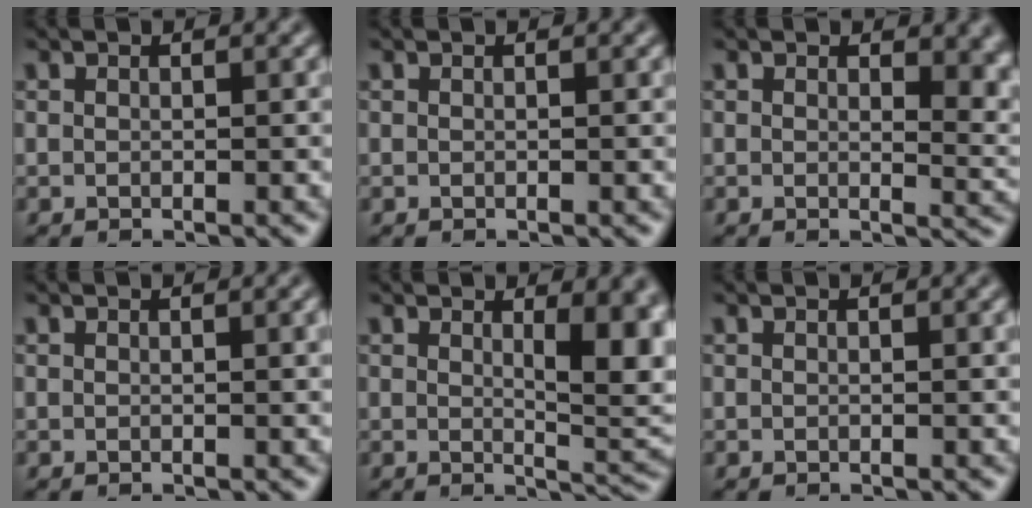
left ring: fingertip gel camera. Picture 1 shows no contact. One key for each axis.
{"total": 0.0}
{"total": 4.5, "fx": 1.4, "fy": 2.3, "fz": 3.6, "tx": -0.032, "ty": -0.011, "tz": 0.023}
{"total": 1.4, "fx": 0.2, "fy": 0.3, "fz": 1.4, "tx": -0.017, "ty": 0.001, "tz": 0.001}
{"total": 6.5, "fx": 1.4, "fy": 2.1, "fz": 6.0, "tx": -0.070, "ty": -0.007, "tz": 0.028}
{"total": 0.8, "fx": 0.1, "fy": 0.1, "fz": 0.8, "tx": -0.010, "ty": 0.000, "tz": 0.001}